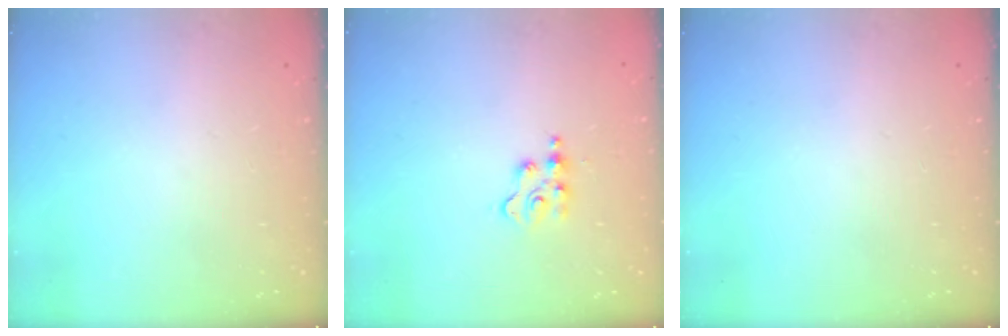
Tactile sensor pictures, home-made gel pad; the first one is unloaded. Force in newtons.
{"total": 3.9, "press": 3.8, "slide": 0.5}
{"total": 0.0}